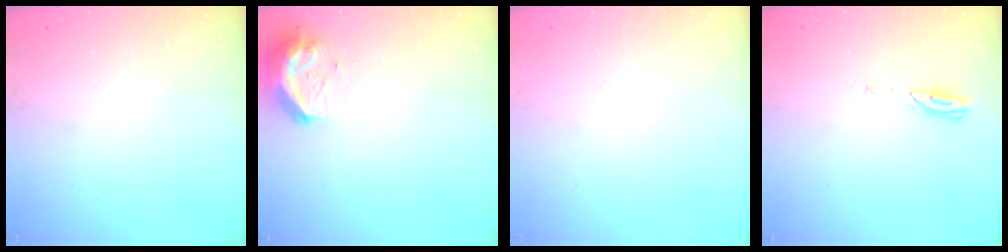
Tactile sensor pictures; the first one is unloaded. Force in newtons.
{"total": 10.1, "press": 10.1, "slide": 0.9}
{"total": 0.0}
{"total": 3.0, "press": 2.9, "slide": 0.3}